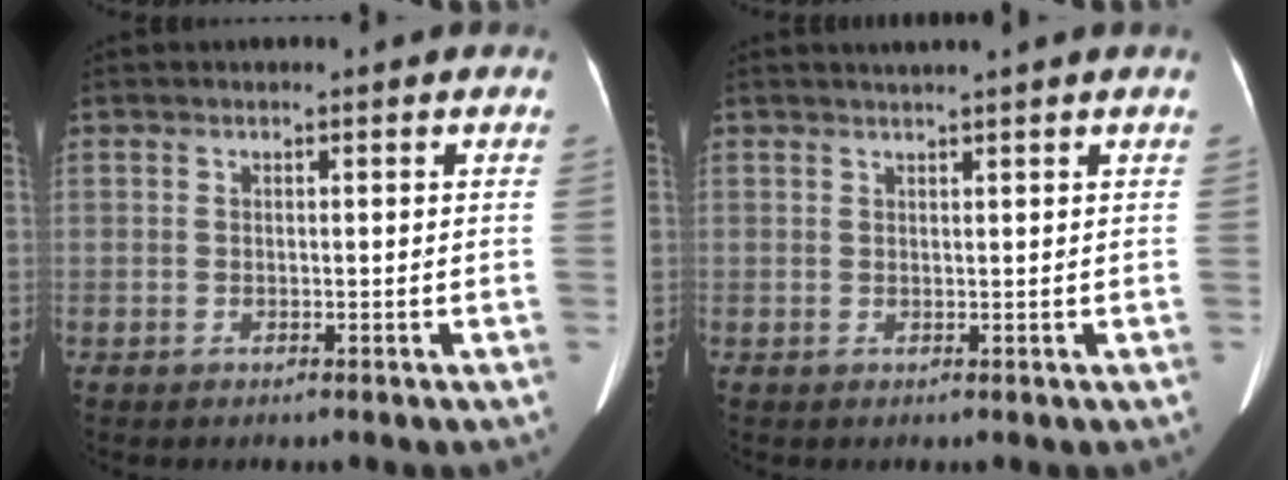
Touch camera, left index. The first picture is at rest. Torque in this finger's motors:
{"motor_torque": [-0.15, -0.11, -0.09, -0.04]}